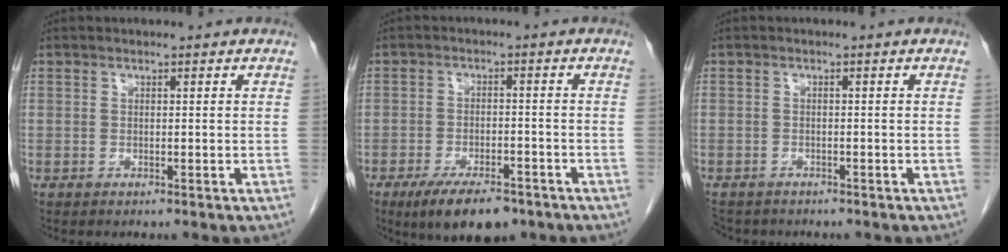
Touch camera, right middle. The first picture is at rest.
{"total": 9.2, "force": [-6.4, 3.4, 5.6], "torque": [-0.092, -0.009, -0.101]}
{"total": 5.1, "force": [-4.2, 2.6, 1.3], "torque": [-0.023, -0.002, -0.061]}